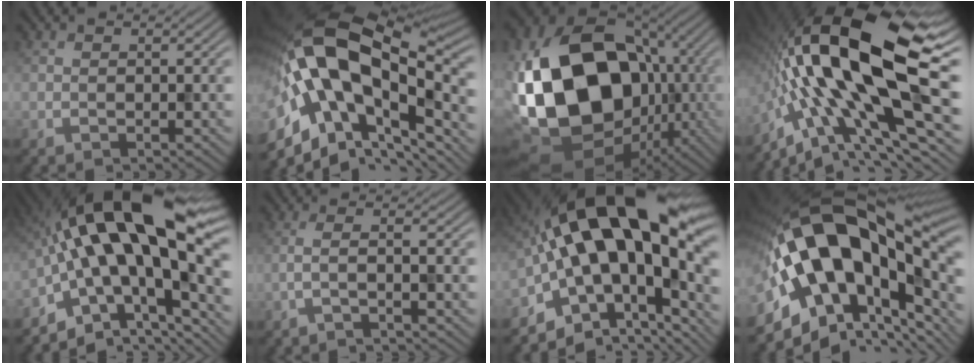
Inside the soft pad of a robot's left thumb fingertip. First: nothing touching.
{"total": 21.1, "force": [-1.8, 11.4, 17.7], "torque": [-0.362, 0.005, -0.034]}
{"total": 23.3, "force": [-1.3, 17.2, 15.7], "torque": [-0.373, -0.032, 0.002]}
{"total": 21.2, "force": [-0.7, 8.6, 19.4], "torque": [-0.375, 0.011, -0.033]}
{"total": 20.5, "force": [1.4, 9.3, 18.2], "torque": [-0.323, 0.011, 0.019]}
{"total": 2.8, "force": [-1.2, 0.4, 2.5], "torque": [-0.032, 0.009, -0.048]}
{"total": 21.1, "force": [2.5, 11.3, 17.6], "torque": [-0.309, 0.004, 0.051]}
{"total": 22.5, "force": [0.5, 11.6, 19.3], "torque": [-0.382, -0.008, 0.015]}